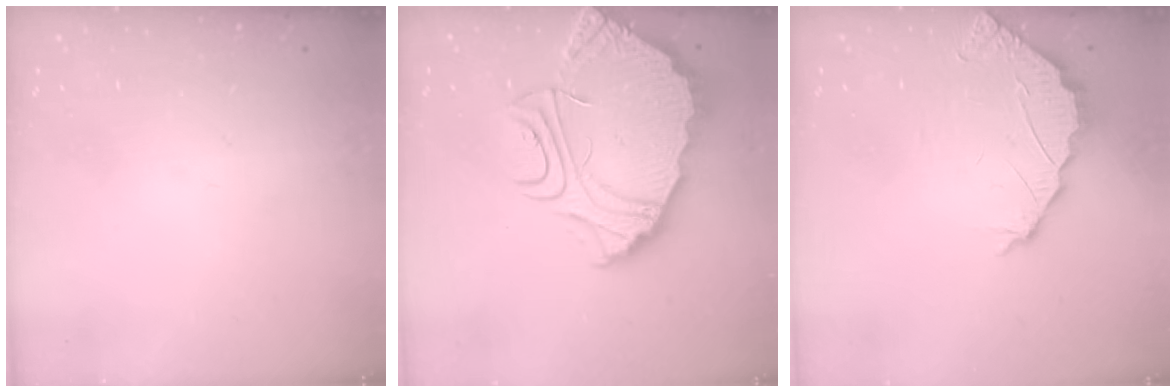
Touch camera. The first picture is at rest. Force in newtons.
{"total": 18.6, "press": 18.5, "slide": 1.8}
{"total": 2.4, "press": 2.4, "slide": 0.2}